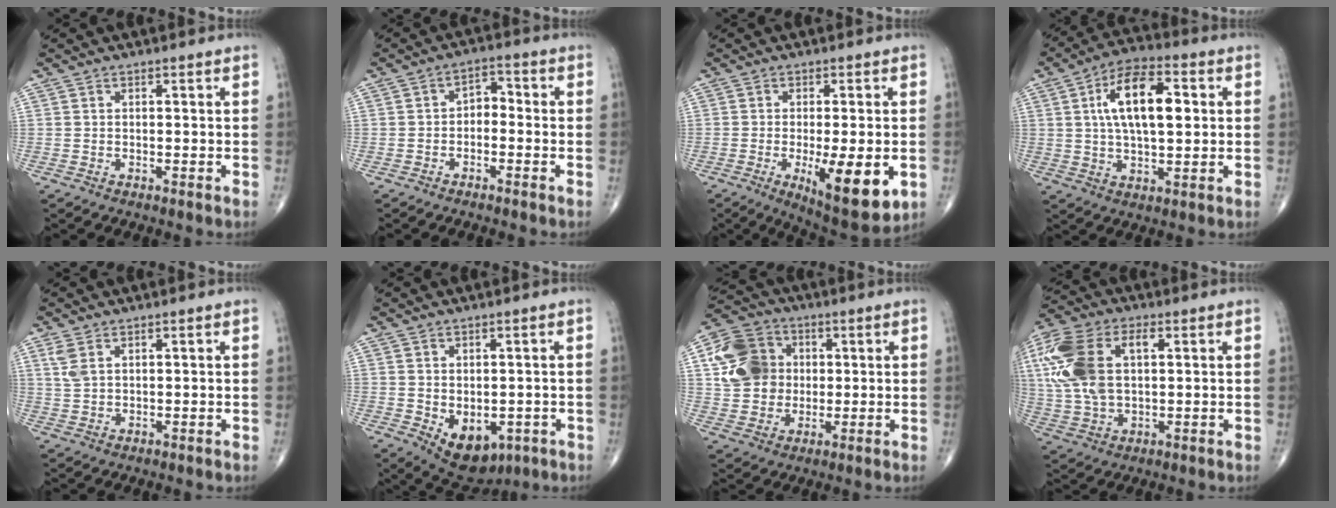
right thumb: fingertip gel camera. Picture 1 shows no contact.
{"total": 3.6, "force": [-1.2, 2.5, 2.4], "torque": [-0.021, 0.028, -0.030]}
{"total": 12.9, "force": [-3.3, 4.0, 11.8], "torque": [-0.169, -0.022, -0.040]}
{"total": 14.0, "force": [2.6, 6.5, 12.1], "torque": [-0.196, 0.010, 0.042]}
{"total": 2.9, "force": [1.5, 1.5, 2.1], "torque": [-0.048, 0.005, 0.038]}
{"total": 9.1, "force": [-2.8, 6.0, 6.3], "torque": [-0.066, -0.004, -0.022]}
{"total": 12.8, "force": [2.0, 10.8, 6.4], "torque": [-0.102, 0.009, 0.032]}
{"total": 17.8, "force": [3.8, 10.3, 14.0], "torque": [-0.322, 0.010, 0.066]}